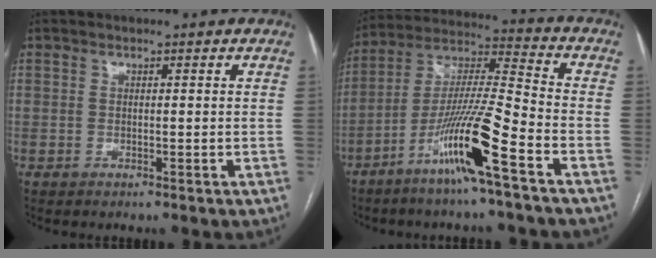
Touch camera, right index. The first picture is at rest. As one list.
[{"total": 14.5, "force": [-7.6, -0.8, 12.3], "torque": [-0.245, -0.015, -0.144]}]